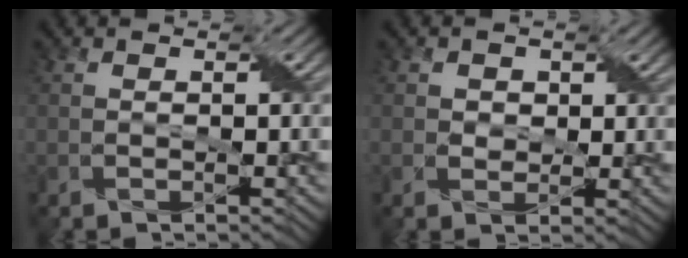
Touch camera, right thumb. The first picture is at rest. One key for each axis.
{"total": 2.1, "fx": 0.8, "fy": 1.8, "fz": 0.6, "tx": -0.019, "ty": -0.002, "tz": 0.005}